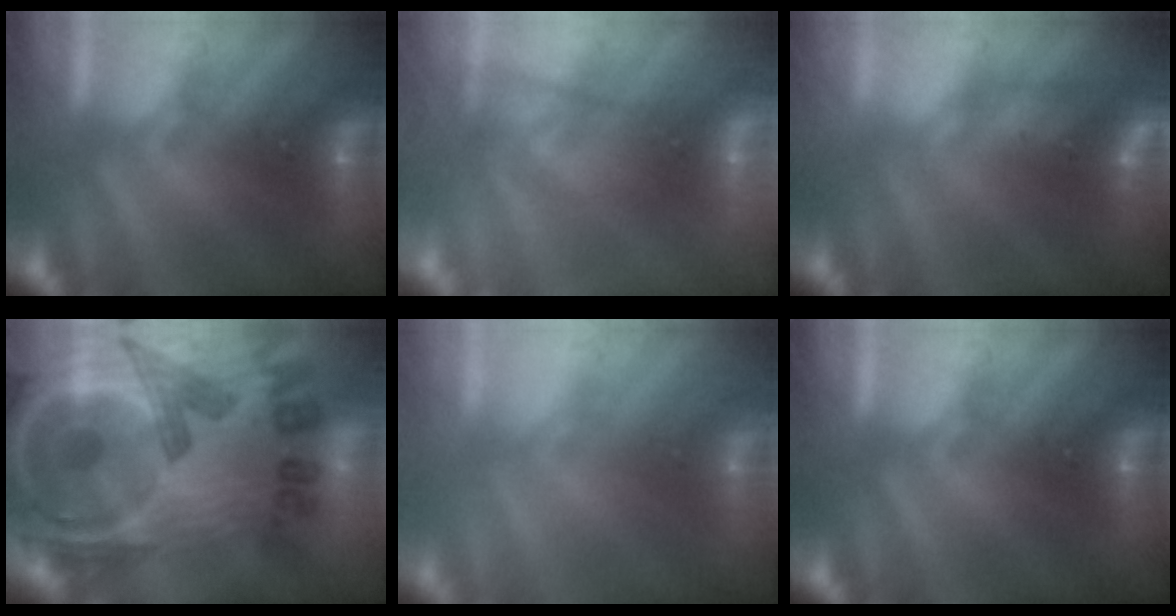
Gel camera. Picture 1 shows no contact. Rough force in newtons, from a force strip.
{"total": 2.7}
{"total": 4.6}
{"total": 6.4}
{"total": 2.7}
{"total": 0.0}